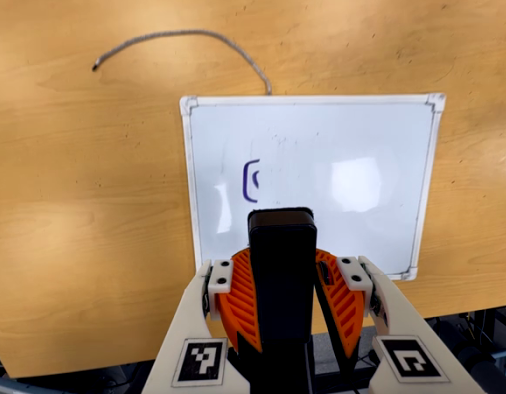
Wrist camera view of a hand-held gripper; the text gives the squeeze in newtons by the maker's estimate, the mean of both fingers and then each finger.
{"total": 8.6, "left": 8.8, "right": 8.4}